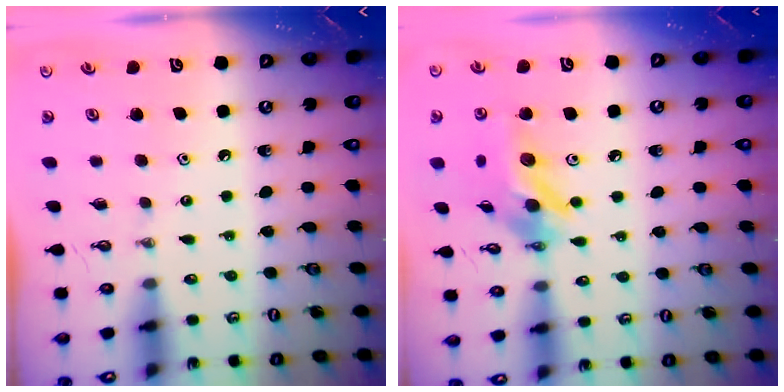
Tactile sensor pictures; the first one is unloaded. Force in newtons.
{"total": 14.5, "press": 14.2, "slide": 2.9}